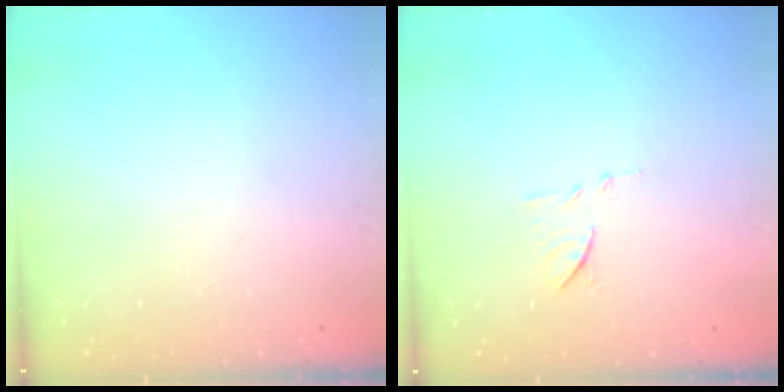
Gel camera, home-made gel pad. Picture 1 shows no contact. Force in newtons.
{"total": 8.1, "press": 8.0, "slide": 0.7}